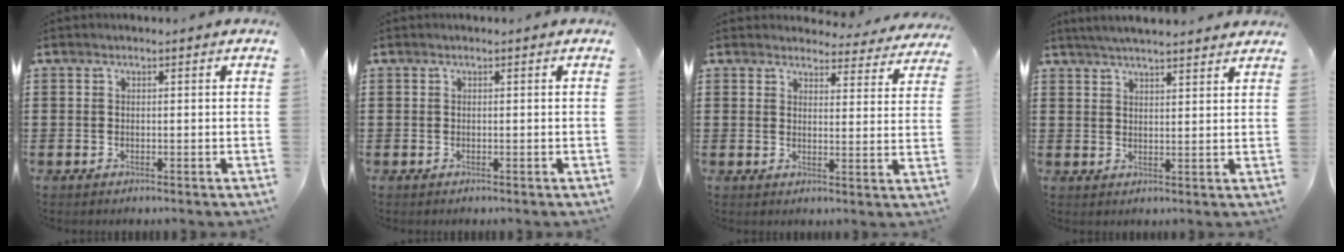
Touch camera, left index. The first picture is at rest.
{"total": 0.0}
{"total": 3.7, "force": [3.6, 0.5, 0.4], "torque": [-0.016, -0.022, 0.061]}
{"total": 3.7, "force": [3.6, -0.1, 1.1], "torque": [-0.030, -0.006, 0.065]}